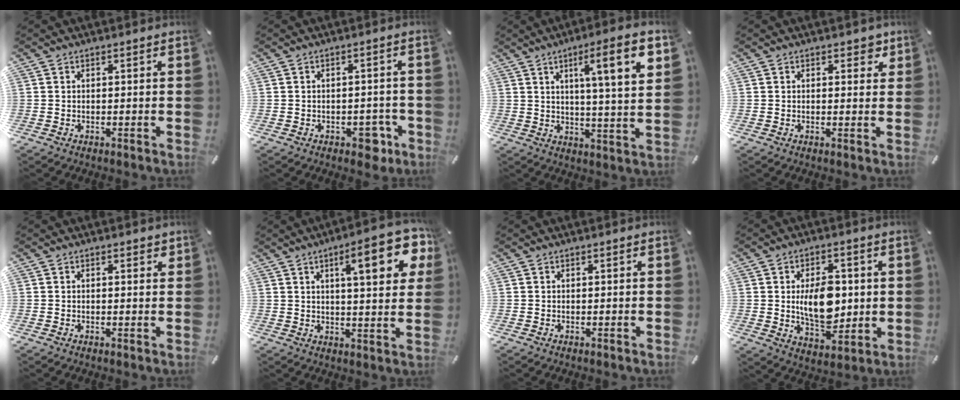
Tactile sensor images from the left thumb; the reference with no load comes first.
{"total": 5.6, "force": [-2.8, 3.4, 3.5], "torque": [-0.037, 0.015, -0.050]}
{"total": 13.7, "force": [5.7, 1.8, 12.4], "torque": [-0.194, -0.016, 0.081]}
{"total": 2.8, "force": [1.4, 1.7, 1.7], "torque": [-0.007, -0.005, 0.015]}
{"total": 1.0, "force": [0.3, 0.4, 0.8], "torque": [-0.010, -0.001, 0.004]}
{"total": 15.7, "force": [6.8, 4.5, 13.4], "torque": [-0.189, -0.022, 0.098]}
{"total": 0.0}
{"total": 11.4, "force": [0.8, 7.2, 8.8], "torque": [-0.142, -0.003, 0.011]}